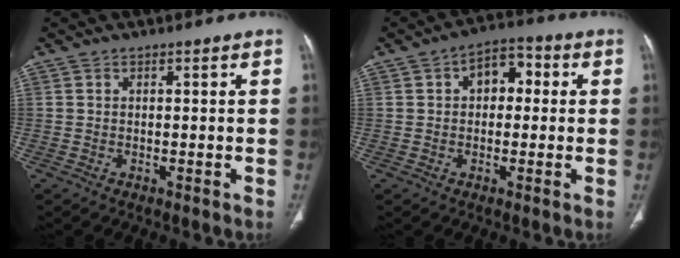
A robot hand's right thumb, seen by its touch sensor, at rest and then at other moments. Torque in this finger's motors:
{"motor_torque": [-0.42, 0.67, -0.11, -0.01, 0.10]}